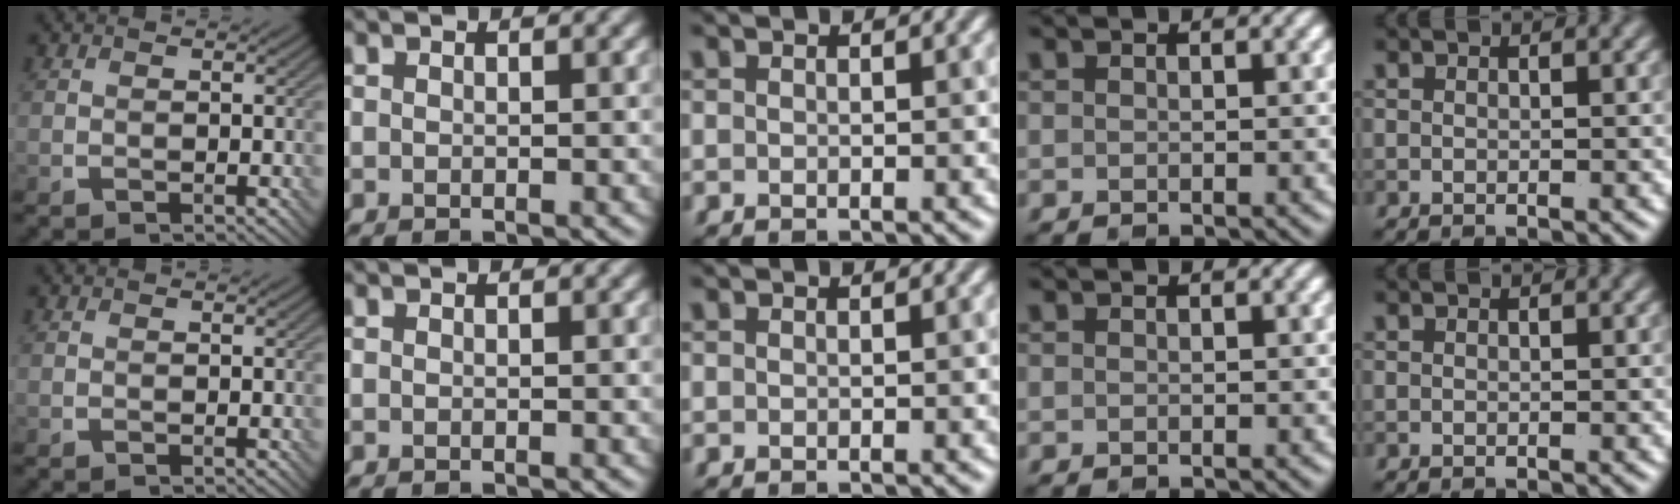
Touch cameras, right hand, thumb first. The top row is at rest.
{}